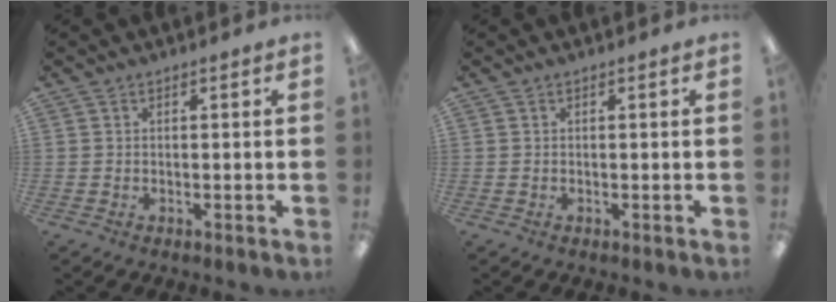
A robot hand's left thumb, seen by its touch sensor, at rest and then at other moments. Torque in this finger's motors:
{"motor_torque": [0.00, 0.00, 0.00, 0.00, 0.00]}